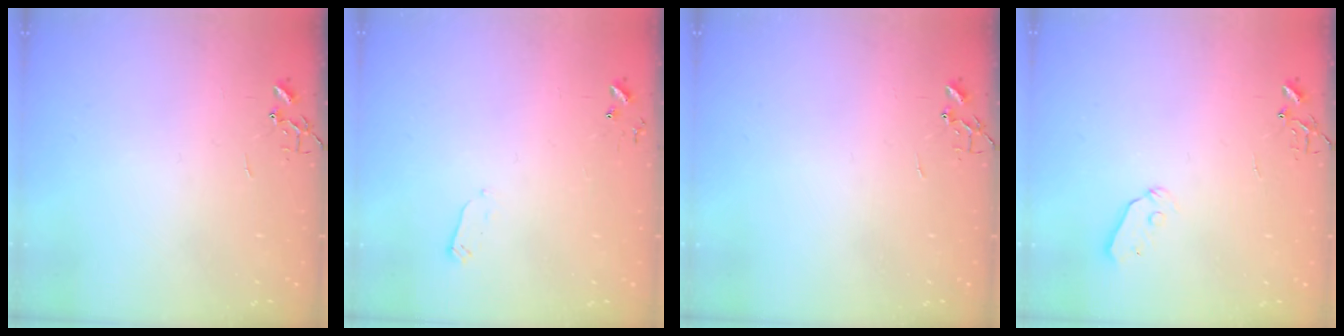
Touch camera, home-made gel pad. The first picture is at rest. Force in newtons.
{"total": 2.4, "press": 2.4, "slide": 0.4}
{"total": 0.0}
{"total": 5.3, "press": 5.2, "slide": 0.6}